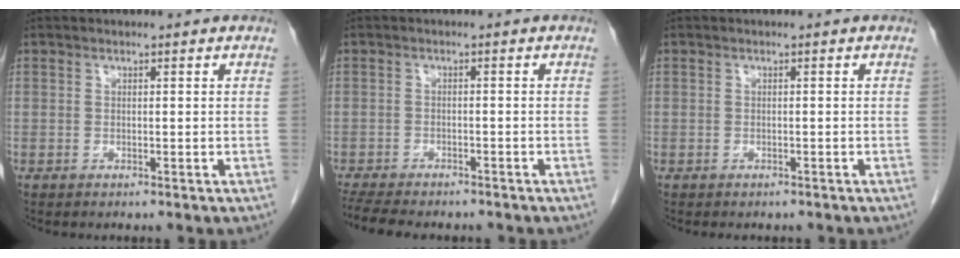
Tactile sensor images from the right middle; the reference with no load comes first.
{"total": 11.2, "force": [-9.5, 3.2, 5.0], "torque": [-0.094, -0.007, -0.134]}
{"total": 2.1, "force": [-1.8, 0.9, 0.5], "torque": [-0.011, -0.002, -0.022]}